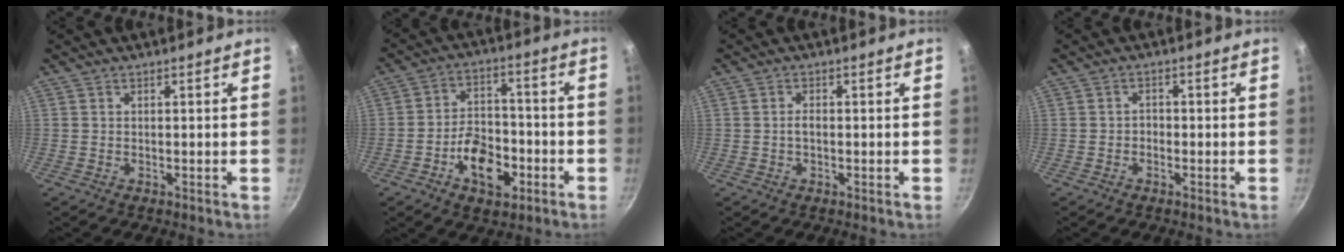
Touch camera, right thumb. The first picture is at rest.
{"total": 11.4, "force": [-4.6, 6.8, 7.9], "torque": [-0.101, 0.032, -0.078]}
{"total": 1.4, "force": [-0.2, 0.8, 1.2], "torque": [-0.019, 0.003, -0.005]}
{"total": 1.3, "force": [-0.6, 1.0, 0.5], "torque": [0.003, 0.008, -0.015]}